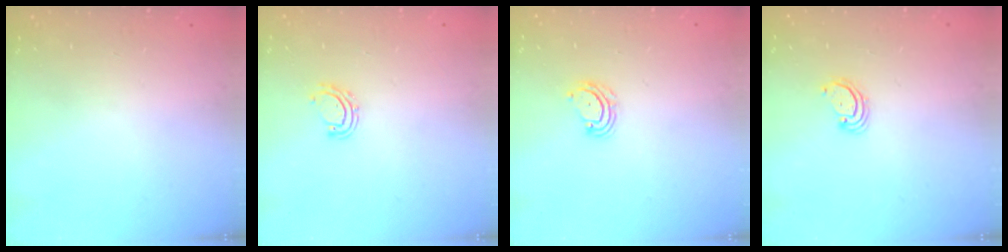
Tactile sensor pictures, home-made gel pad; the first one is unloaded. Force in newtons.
{"total": 6.1, "press": 5.9, "slide": 1.4}
{"total": 5.6, "press": 5.5, "slide": 0.5}
{"total": 2.8, "press": 2.8, "slide": 0.2}